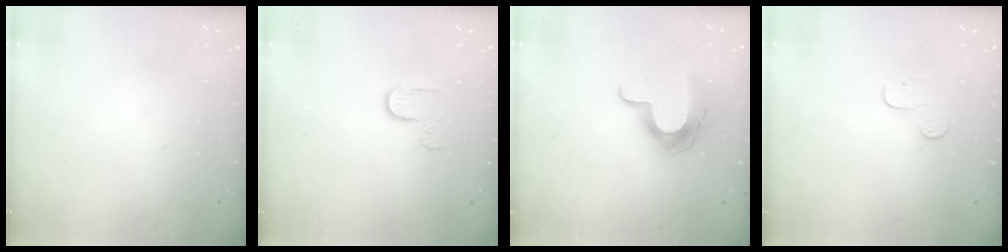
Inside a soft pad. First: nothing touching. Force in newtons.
{"total": 3.1, "press": 3.1, "slide": 0.4}
{"total": 11.5, "press": 11.5, "slide": 0.7}
{"total": 4.8, "press": 4.8, "slide": 0.5}